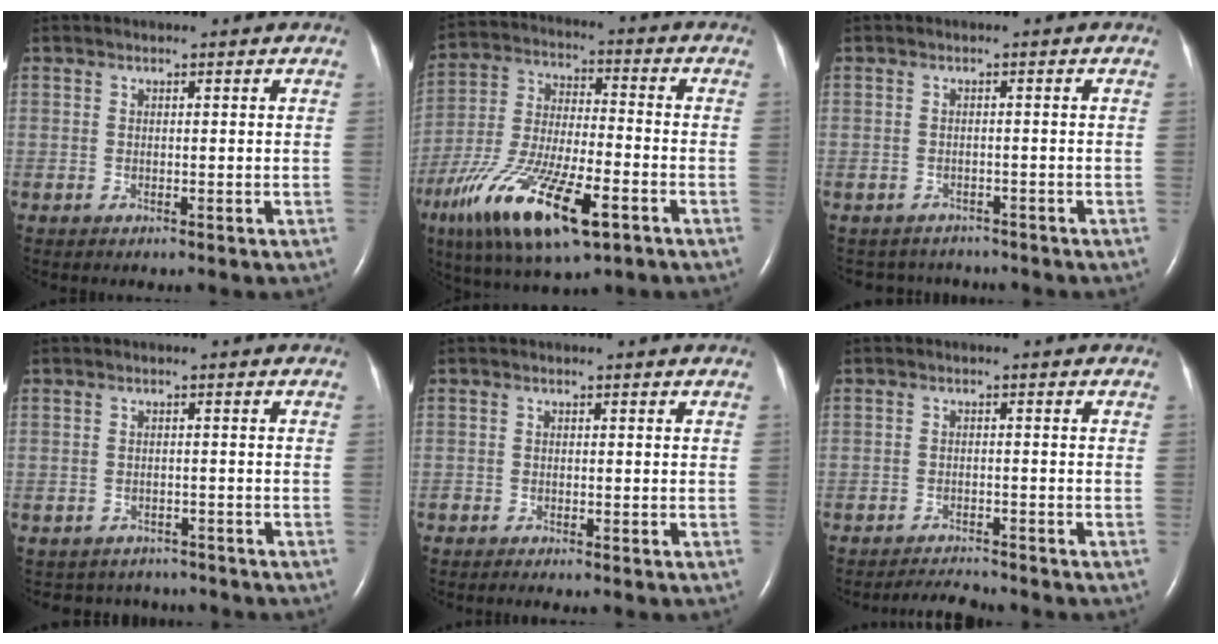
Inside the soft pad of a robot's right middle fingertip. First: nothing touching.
{"total": 19.0, "force": [-9.6, 5.1, 15.6], "torque": [-0.322, -0.029, -0.163]}
{"total": 4.1, "force": [-3.7, 1.5, -0.4], "torque": [0.000, 0.001, -0.049]}
{"total": 5.1, "force": [-4.5, 2.3, -0.2], "torque": [0.002, 0.009, -0.054]}
{"total": 1.1, "force": [-1.1, 0.1, 0.4], "torque": [-0.012, -0.003, -0.018]}
{"total": 3.2, "force": [-3.2, -0.3, 0.1], "torque": [-0.009, -0.018, -0.052]}